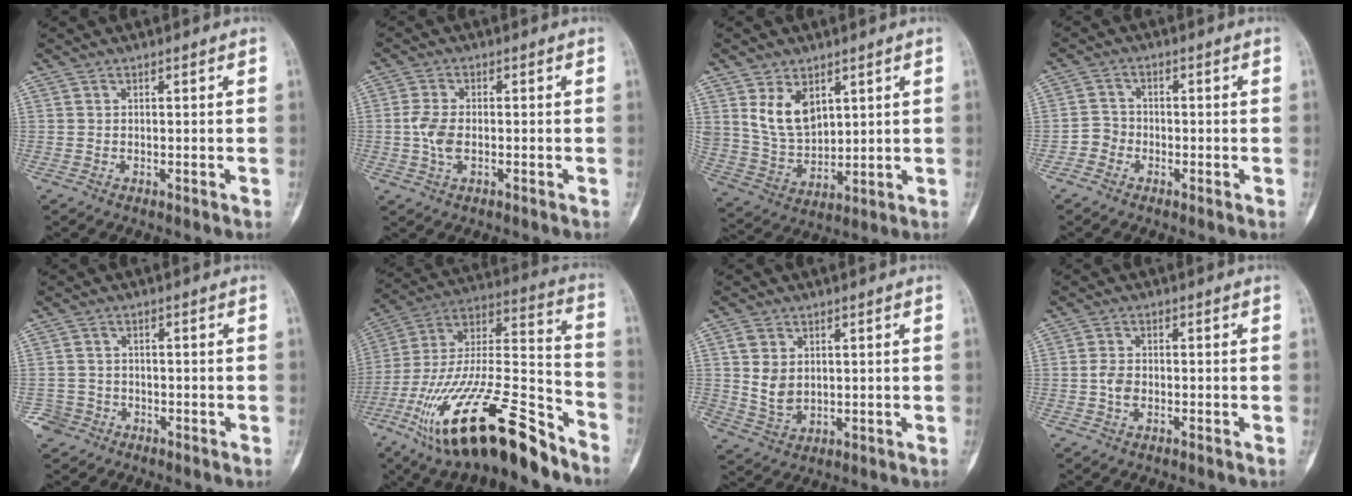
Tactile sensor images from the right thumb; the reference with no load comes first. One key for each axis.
{"total": 4.7, "fx": -0.7, "fy": 2.6, "fz": 3.9, "tx": -0.087, "ty": 0.007, "tz": -0.016}
{"total": 10.0, "fx": 4.5, "fy": 6.5, "fz": 6.2, "tx": -0.096, "ty": -0.025, "tz": 0.106}
{"total": 3.0, "fx": -1.6, "fy": 2.5, "fz": 0.4, "tx": 0.006, "ty": 0.014, "tz": -0.042}
{"total": 3.3, "fx": -1.8, "fy": 2.8, "fz": 0.0, "tx": 0.013, "ty": 0.015, "tz": -0.036}
{"total": 30.7, "fx": -19.3, "fy": 9.3, "fz": 21.9, "tx": -0.404, "ty": 0.052, "tz": -0.334}
{"total": 6.0, "fx": 1.2, "fy": 4.4, "fz": 3.8, "tx": -0.055, "ty": -0.006, "tz": 0.033}
{"total": 2.8, "fx": -0.8, "fy": 1.7, "fz": 2.0, "tx": -0.039, "ty": 0.008, "tz": -0.018}